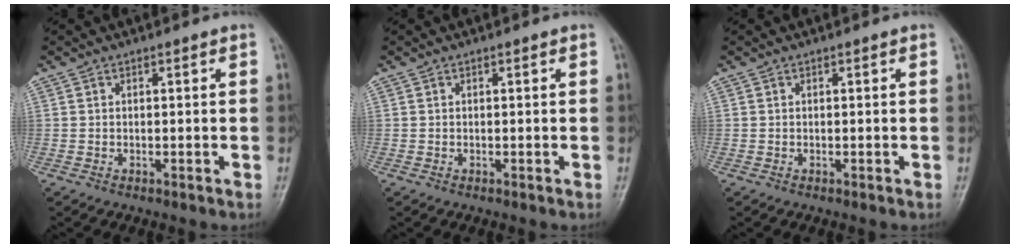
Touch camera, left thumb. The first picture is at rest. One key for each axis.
{"total": 0.0}
{"total": 0.0}